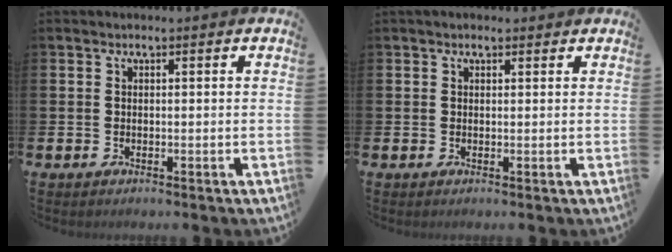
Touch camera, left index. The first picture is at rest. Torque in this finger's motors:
{"motor_torque": [1.11, -1.02, 0.45, 0.18]}